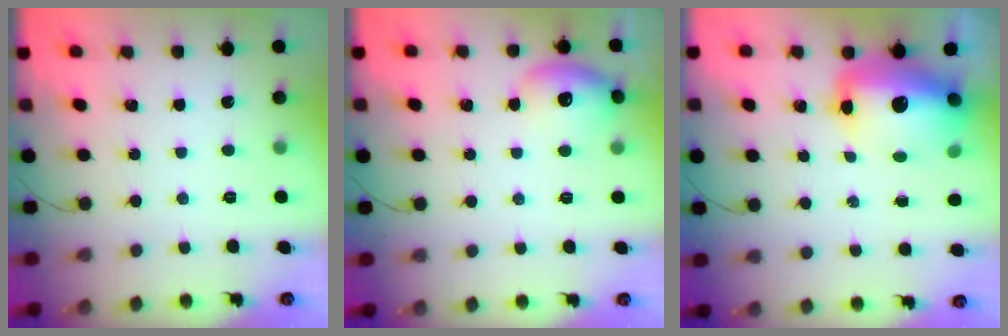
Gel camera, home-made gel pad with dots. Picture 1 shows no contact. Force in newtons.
{"total": 10.6, "press": 10.5, "slide": 1.3}
{"total": 16.5, "press": 16.0, "slide": 4.3}